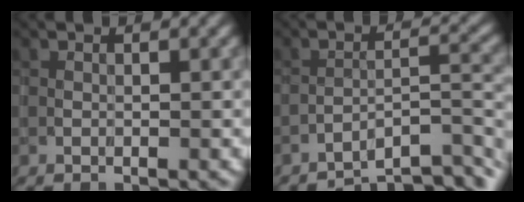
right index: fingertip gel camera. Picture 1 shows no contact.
{"total": 6.7, "force": [-6.1, 1.0, 2.6], "torque": [-0.030, 0.008, -0.095]}